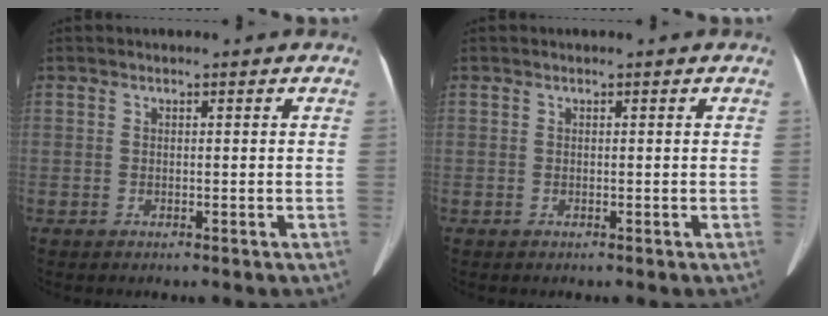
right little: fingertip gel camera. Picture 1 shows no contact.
{"total": 0.0}